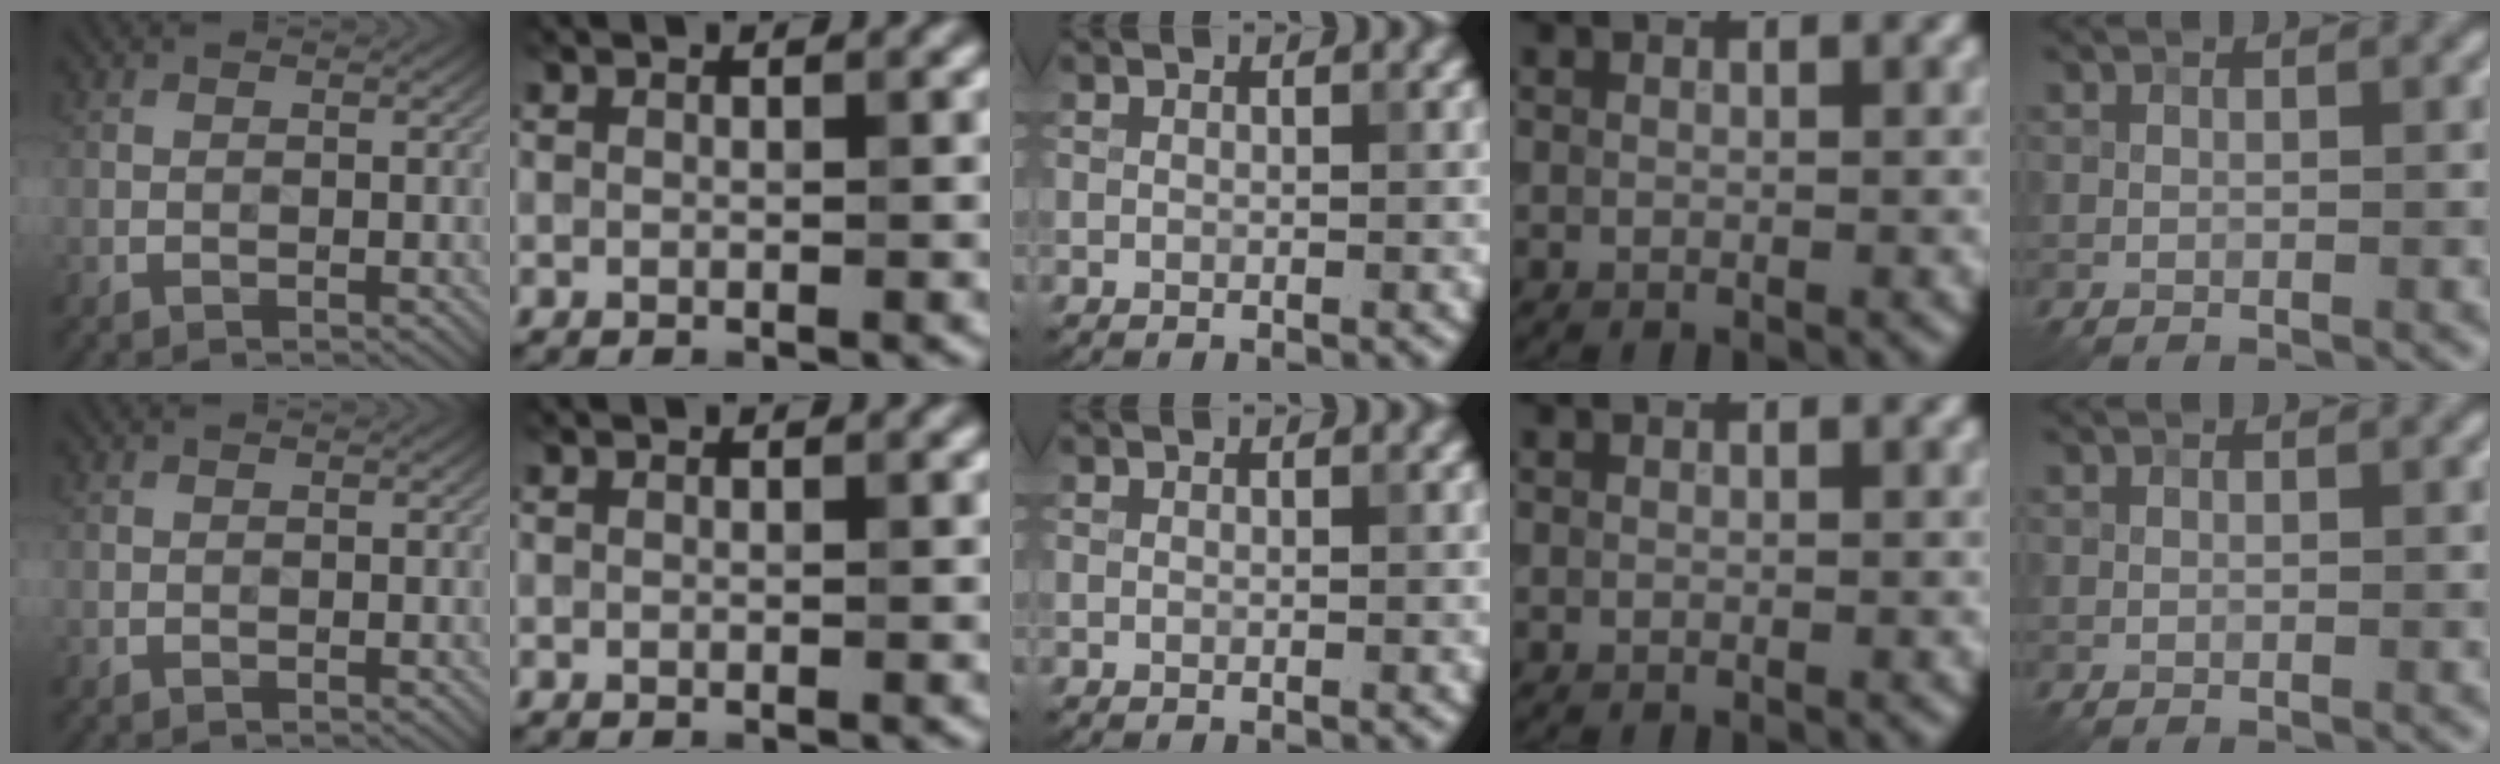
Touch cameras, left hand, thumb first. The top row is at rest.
{}